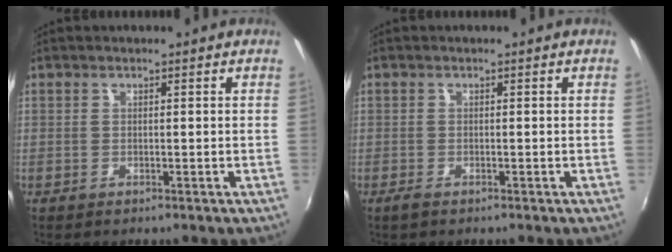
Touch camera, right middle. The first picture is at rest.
{"total": 1.2, "force": [-0.9, 0.3, 0.7], "torque": [-0.015, -0.003, -0.017]}